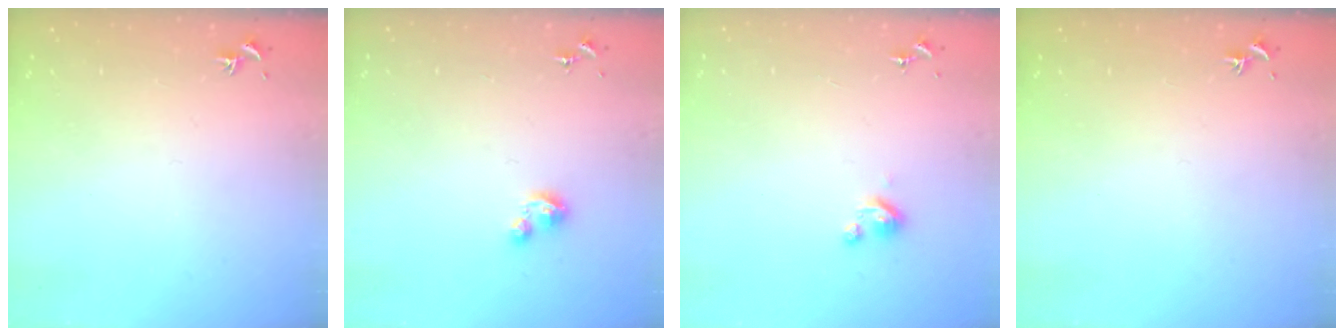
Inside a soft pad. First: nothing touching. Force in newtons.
{"total": 4.0, "press": 4.0, "slide": 0.4}
{"total": 2.8, "press": 2.8, "slide": 0.3}
{"total": 0.0}